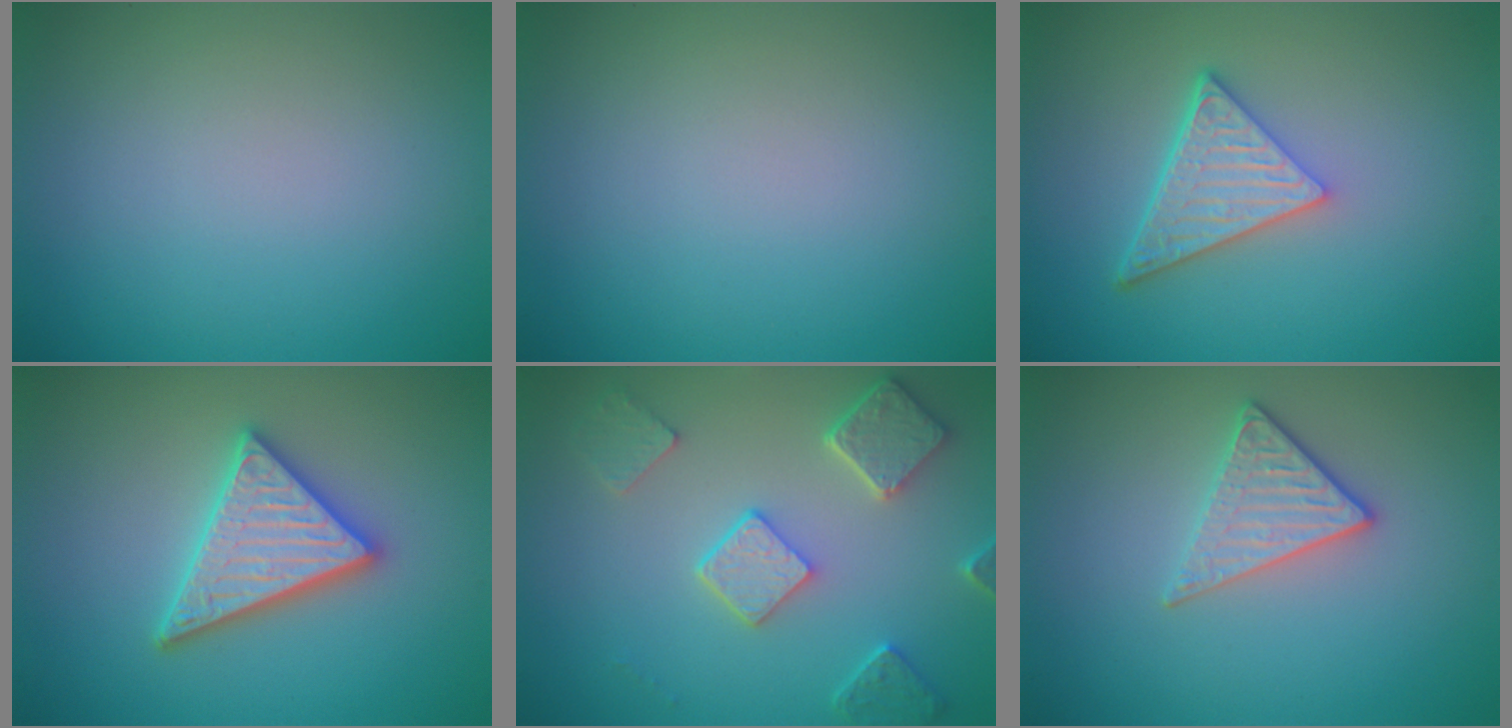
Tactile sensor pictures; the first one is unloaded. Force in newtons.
{"total": 0.0}
{"total": 5.1, "press": 3.7, "slide": 3.5}
{"total": 4.9, "press": 4.8, "slide": 0.7}
{"total": 4.9, "press": 4.0, "slide": 2.9}
{"total": 2.8, "press": 2.5, "slide": 1.3}